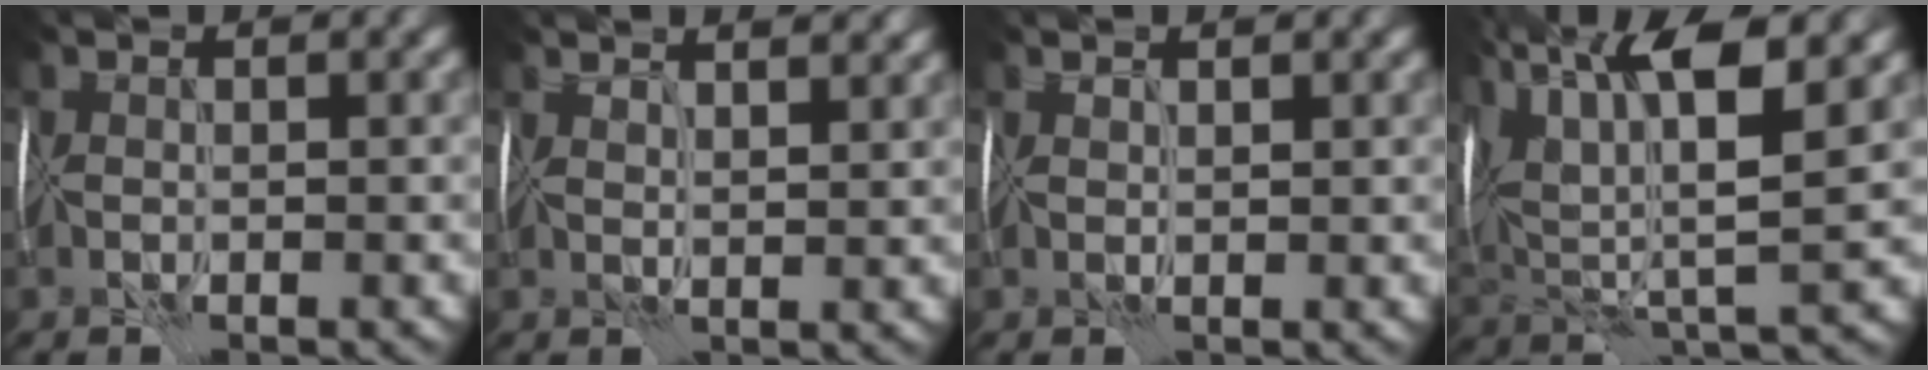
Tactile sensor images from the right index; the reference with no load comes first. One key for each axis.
{"total": 5.3, "fx": 4.0, "fy": 1.9, "fz": 2.8, "tx": -0.022, "ty": 0.033, "tz": 0.034}
{"total": 1.3, "fx": 1.2, "fy": 0.2, "fz": 0.4, "tx": -0.002, "ty": 0.000, "tz": 0.020}
{"total": 13.2, "fx": 6.9, "fy": 4.2, "fz": 10.4, "tx": -0.212, "ty": 0.019, "tz": 0.127}